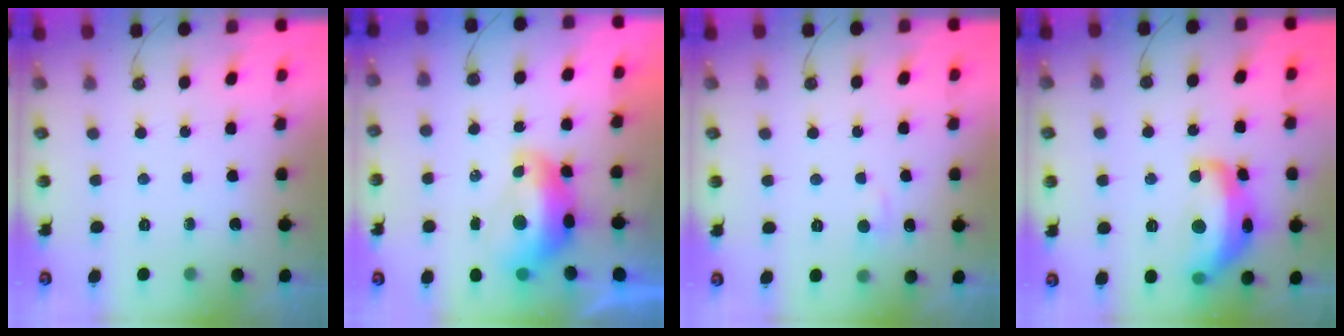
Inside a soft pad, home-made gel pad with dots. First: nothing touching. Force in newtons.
{"total": 2.9, "press": 2.9, "slide": 0.7}
{"total": 1.5, "press": 1.3, "slide": 0.7}
{"total": 10.1, "press": 10.1, "slide": 0.9}